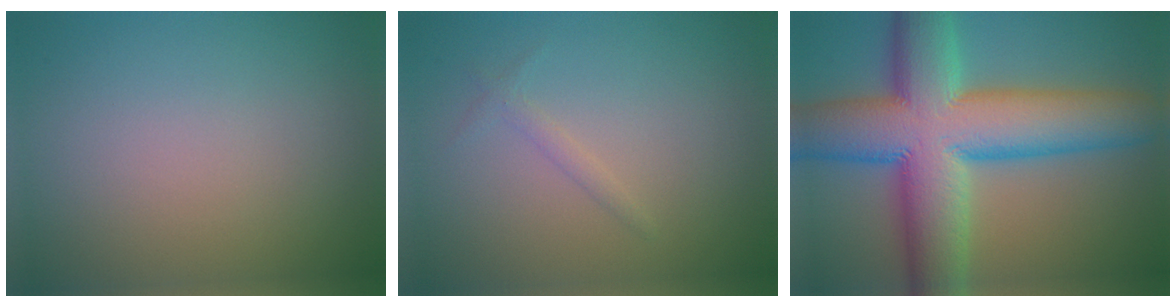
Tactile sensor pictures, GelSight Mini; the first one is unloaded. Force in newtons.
{"total": 0.9, "press": 0.9, "slide": 0.1}
{"total": 14.9, "press": 14.9, "slide": 0.5}